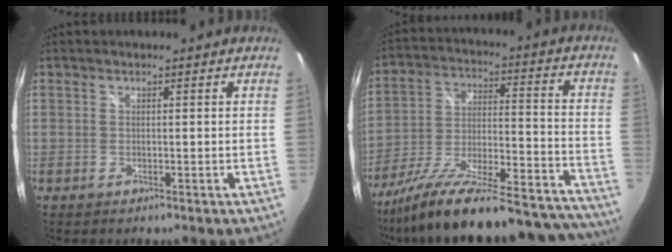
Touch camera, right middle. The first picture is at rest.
{"total": 33.0, "force": [-28.8, 6.3, 15.0], "torque": [-0.234, -0.031, -0.410]}